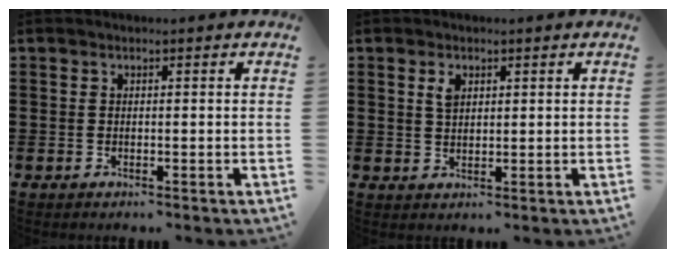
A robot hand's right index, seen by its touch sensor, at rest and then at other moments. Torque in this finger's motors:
{"motor_torque": [0.03, -0.03, 0.01, 0.06]}